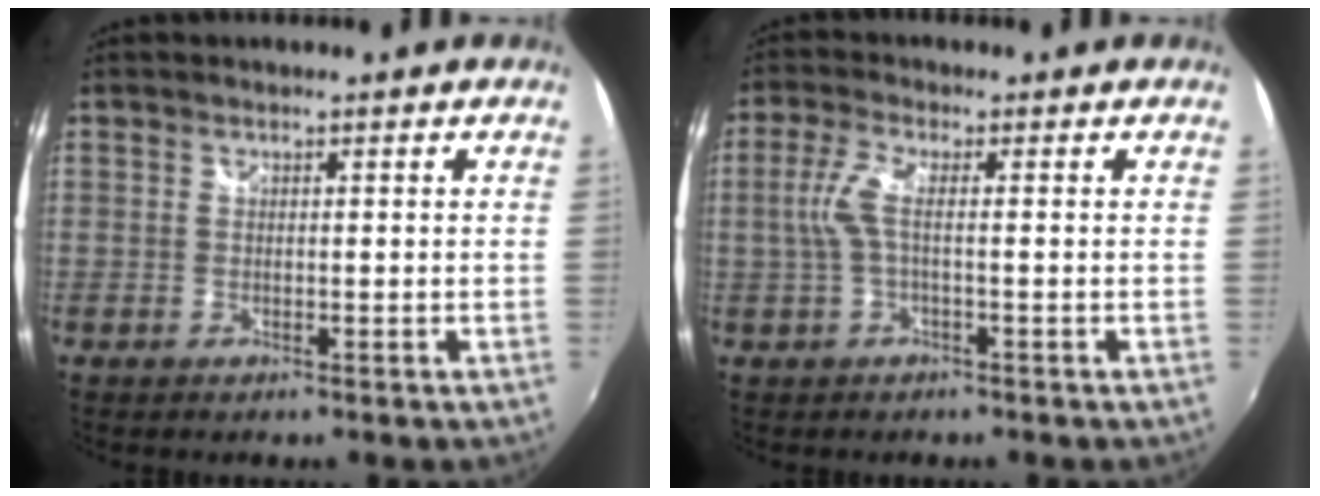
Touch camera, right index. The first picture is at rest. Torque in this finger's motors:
{"motor_torque": [0.30, 0.16, 0.45, 0.15]}